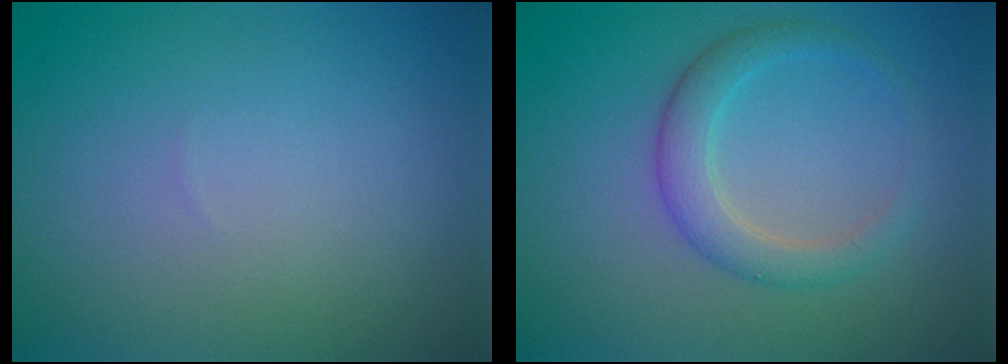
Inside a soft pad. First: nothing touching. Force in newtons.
{"total": 2.9, "press": 2.9, "slide": 0.1}